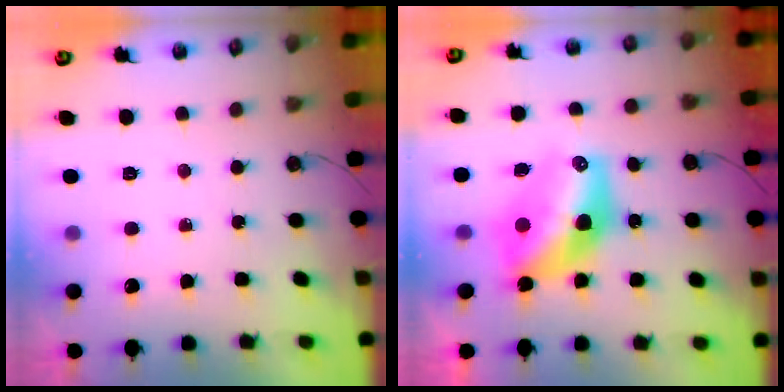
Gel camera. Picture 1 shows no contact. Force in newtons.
{"total": 13.2, "press": 13.2, "slide": 1.0}